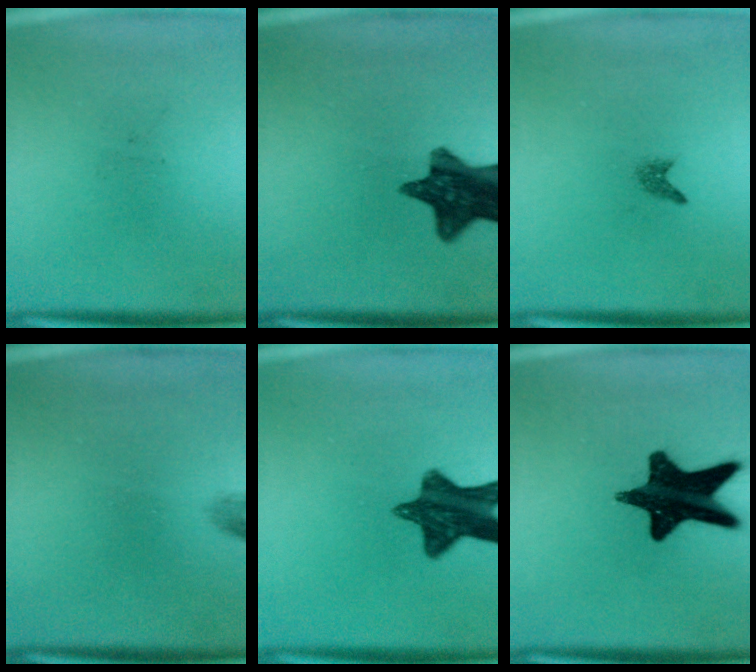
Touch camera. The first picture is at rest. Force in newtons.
{"total": 12.1}
{"total": 0.9}
{"total": 1.0}
{"total": 11.6}
{"total": 16.7}